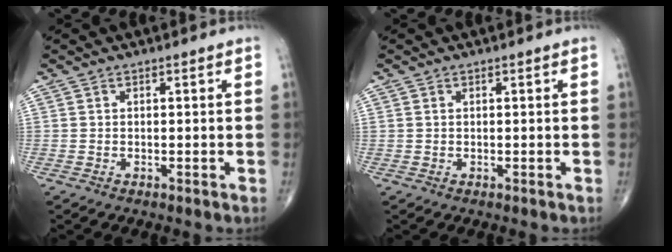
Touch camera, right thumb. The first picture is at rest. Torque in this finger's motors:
{"motor_torque": [-0.30, 0.15, 0.19, 0.19, -0.06]}